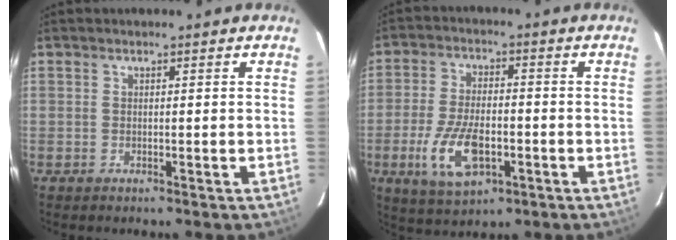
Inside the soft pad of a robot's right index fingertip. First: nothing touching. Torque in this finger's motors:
{"motor_torque": [1.64, -0.50, 0.31, 0.08]}